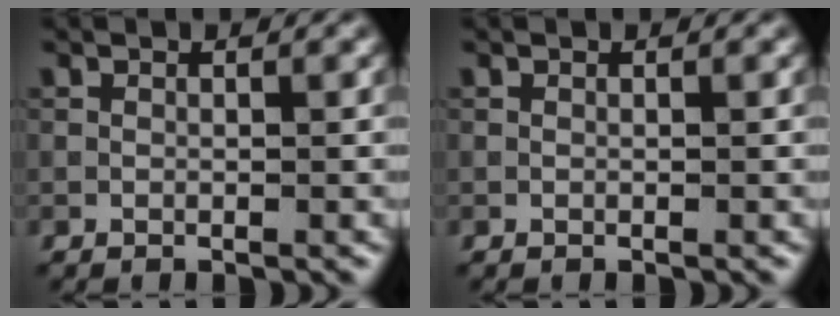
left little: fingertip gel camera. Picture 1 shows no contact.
{"total": 0.0}